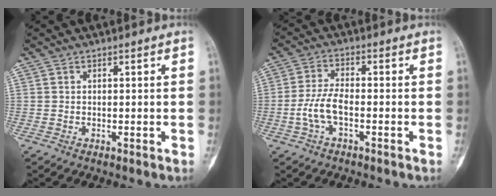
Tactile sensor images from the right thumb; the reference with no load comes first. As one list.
[{"total": 5.9, "force": [-1.8, 2.5, 5.1], "torque": [-0.115, 0.019, -0.038]}]